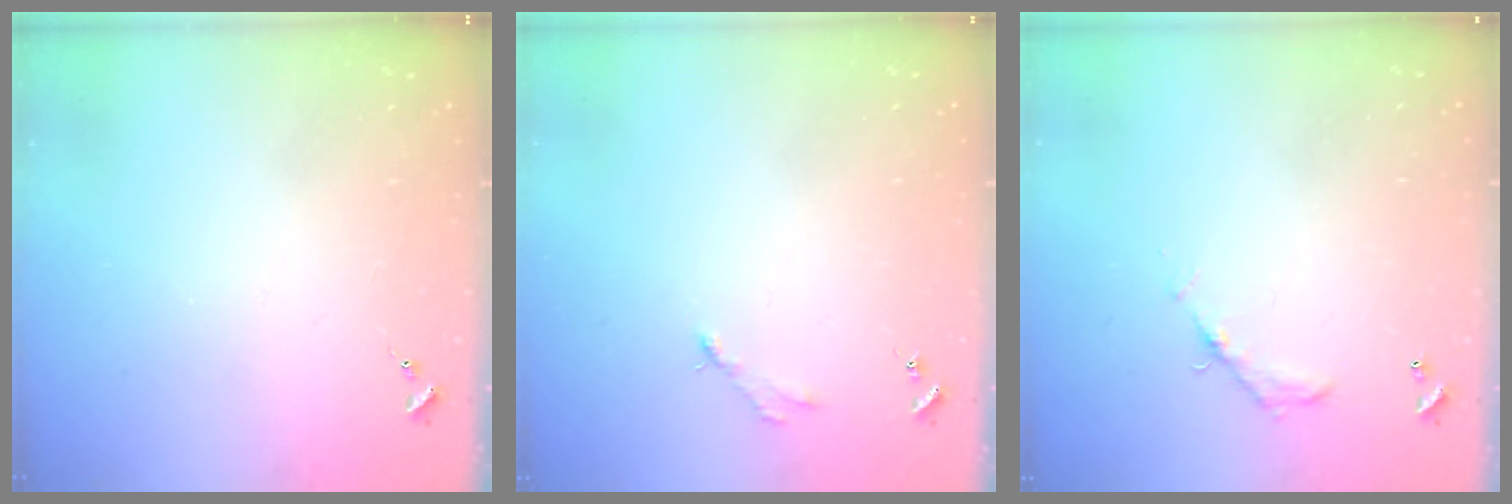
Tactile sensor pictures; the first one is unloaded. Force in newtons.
{"total": 2.8, "press": 2.8, "slide": 0.4}
{"total": 6.2, "press": 6.2, "slide": 0.4}